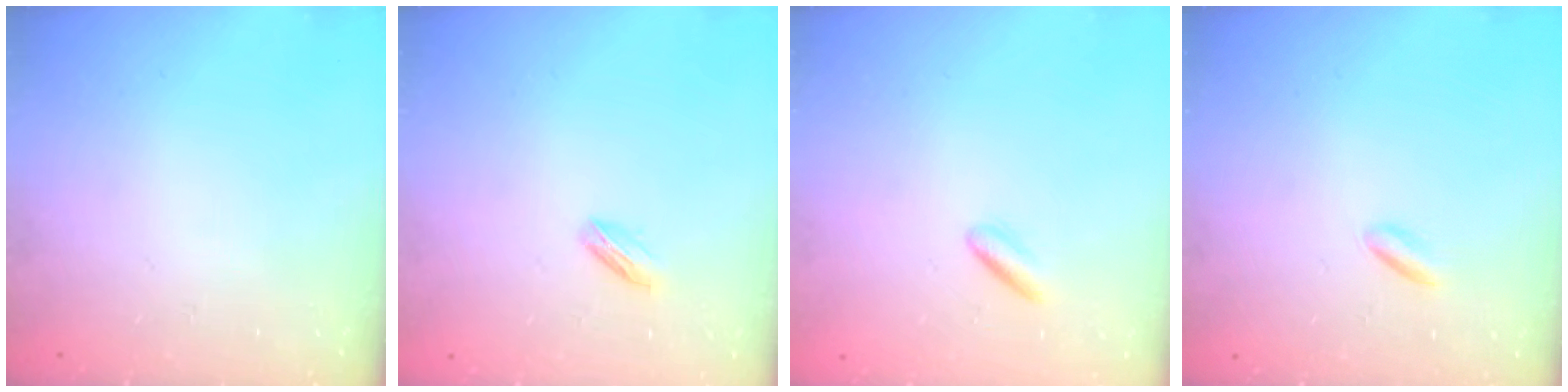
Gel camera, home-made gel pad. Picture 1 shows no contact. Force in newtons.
{"total": 2.6, "press": 2.5, "slide": 0.7}
{"total": 1.2, "press": 1.1, "slide": 0.5}
{"total": 2.6, "press": 2.5, "slide": 0.7}